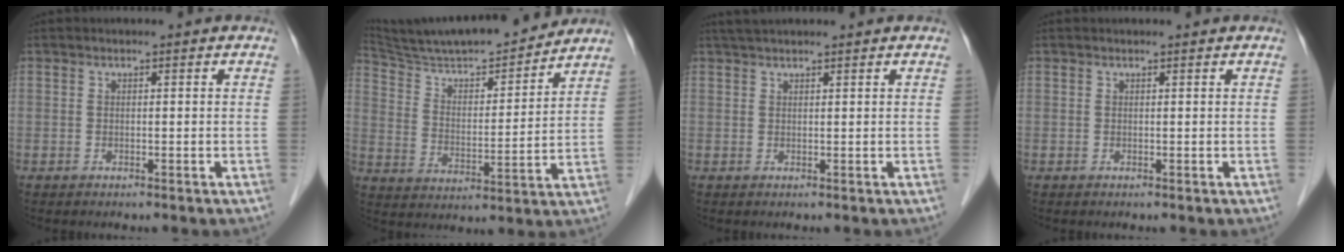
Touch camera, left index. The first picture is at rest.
{"total": 18.7, "force": [17.4, 1.2, 6.8], "torque": [-0.122, -0.002, 0.281]}
{"total": 4.0, "force": [3.6, 0.0, 1.7], "torque": [-0.022, 0.032, 0.059]}
{"total": 0.0}